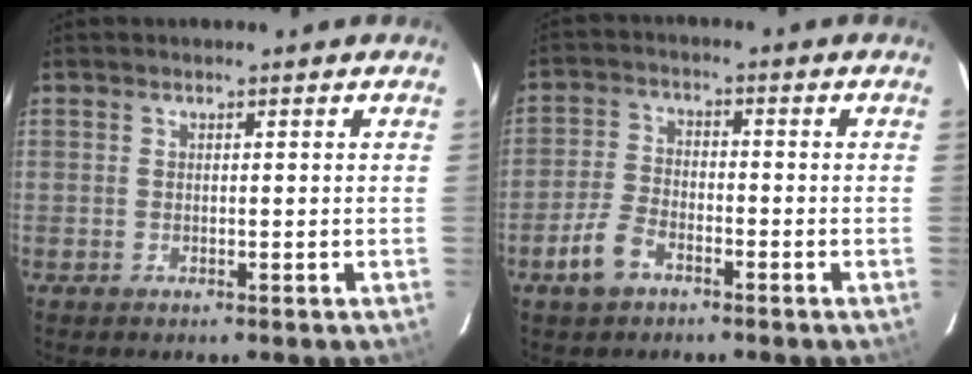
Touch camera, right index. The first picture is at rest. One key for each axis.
{"total": 6.3, "fx": -3.9, "fy": 3.4, "fz": 3.7, "tx": -0.088, "ty": 0.004, "tz": -0.074}